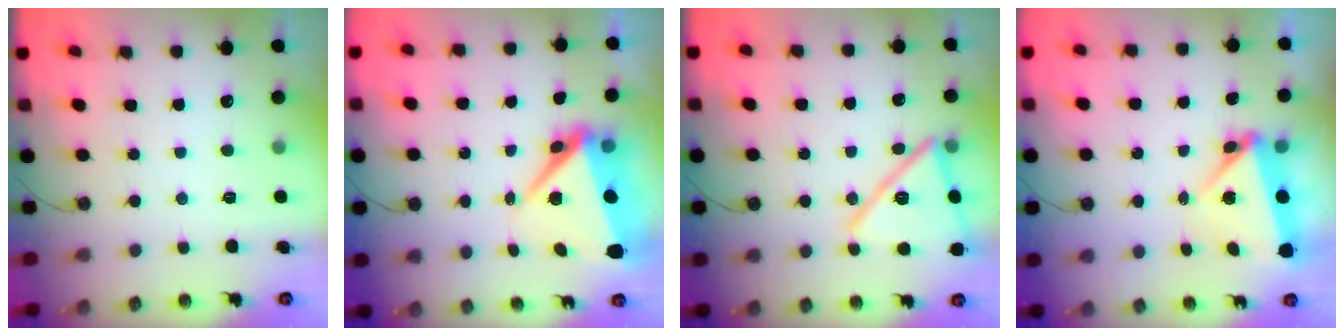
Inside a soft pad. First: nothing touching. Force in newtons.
{"total": 10.5, "press": 10.3, "slide": 1.9}
{"total": 19.3, "press": 19.3, "slide": 0.8}
{"total": 8.6, "press": 5.2, "slide": 6.8}